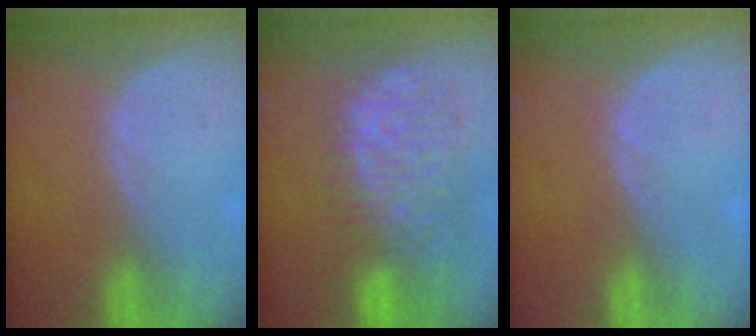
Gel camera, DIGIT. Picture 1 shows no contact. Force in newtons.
{"total": 11.7, "press": 9.8, "slide": 6.4}
{"total": 0.0}